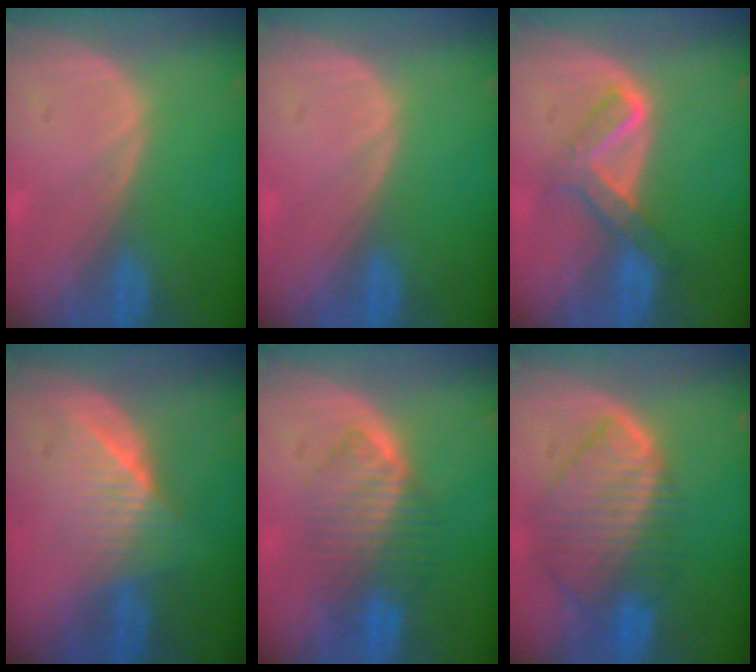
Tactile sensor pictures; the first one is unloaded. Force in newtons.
{"total": 0.0}
{"total": 5.4, "press": 5.4, "slide": 0.7}
{"total": 6.4, "press": 6.1, "slide": 2.2}
{"total": 6.6, "press": 6.6, "slide": 0.2}
{"total": 9.9, "press": 8.6, "slide": 4.9}